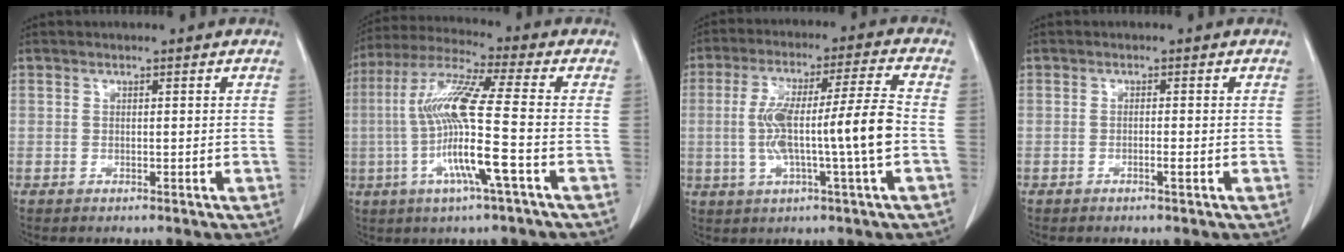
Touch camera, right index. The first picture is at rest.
{"total": 14.2, "force": [-2.8, -0.8, 13.9], "torque": [-0.282, -0.009, -0.064]}
{"total": 12.9, "force": [-1.5, -0.2, 12.8], "torque": [-0.236, 0.015, -0.028]}
{"total": 1.1, "force": [-0.6, -0.1, 0.9], "torque": [-0.020, 0.001, -0.011]}